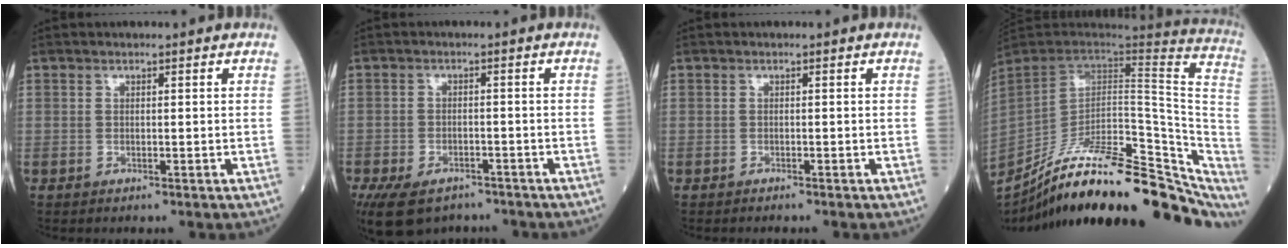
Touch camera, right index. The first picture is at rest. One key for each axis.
{"total": 11.3, "fx": -8.0, "fy": 6.2, "fz": 5.1, "tx": -0.120, "ty": -0.009, "tz": -0.117}
{"total": 0.9, "fx": -0.8, "fy": 0.1, "fz": 0.3, "tx": -0.007, "ty": -0.001, "tz": -0.011}
{"total": 32.2, "fx": -24.8, "fy": 9.3, "fz": 18.3, "tx": -0.222, "ty": -0.021, "tz": -0.349}